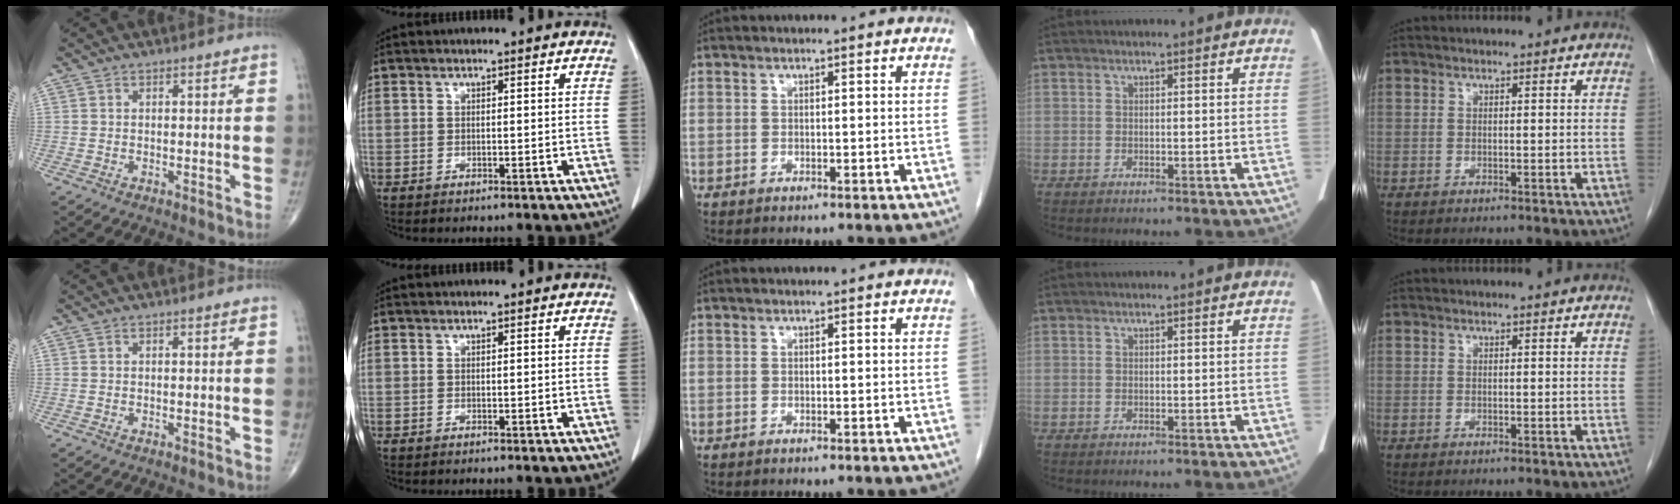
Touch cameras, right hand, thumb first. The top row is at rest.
{}